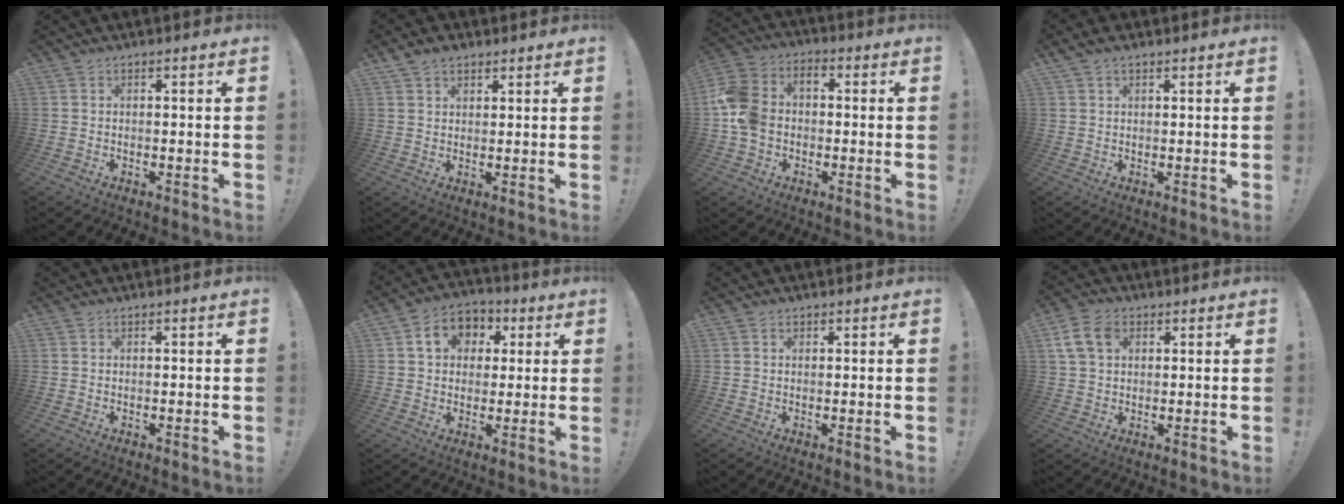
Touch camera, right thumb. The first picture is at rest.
{"total": 3.9, "force": [2.6, 2.5, 1.4], "torque": [-0.021, -0.008, 0.047]}
{"total": 11.2, "force": [-2.2, 8.9, 6.5], "torque": [-0.139, 0.023, -0.040]}
{"total": 2.0, "force": [1.4, 1.0, 1.1], "torque": [-0.018, 0.000, 0.025]}
{"total": 0.0}
{"total": 10.2, "force": [3.0, 8.4, 5.0], "torque": [-0.076, 0.006, 0.060]}
{"total": 0.8, "force": [0.5, 0.6, 0.1], "torque": [0.005, -0.001, 0.008]}
{"total": 9.3, "force": [3.4, 6.5, 5.8], "torque": [-0.114, 0.002, 0.066]}